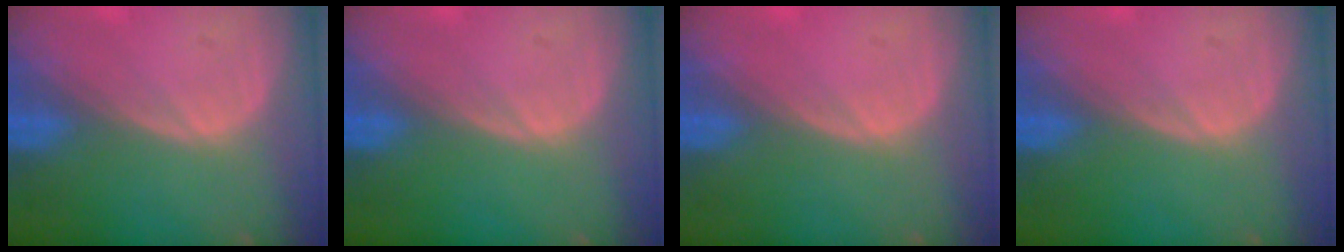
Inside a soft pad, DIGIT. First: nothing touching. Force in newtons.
{"total": 0.0}
{"total": 0.6, "press": 0.0, "slide": 0.6}
{"total": 0.0}